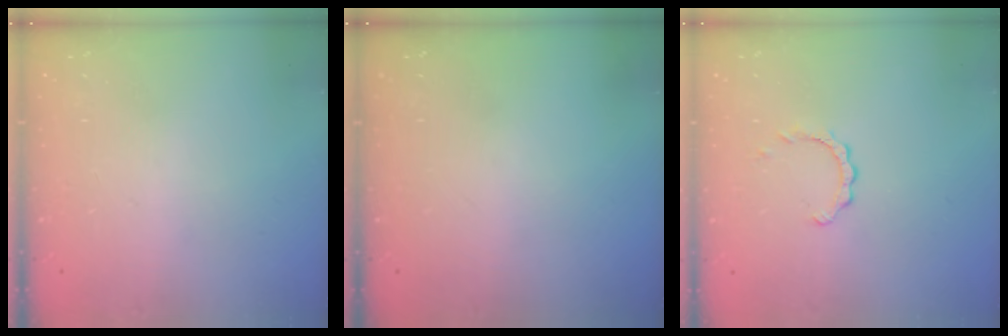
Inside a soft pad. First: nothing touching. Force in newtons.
{"total": 0.0}
{"total": 2.0, "press": 2.0, "slide": 0.2}